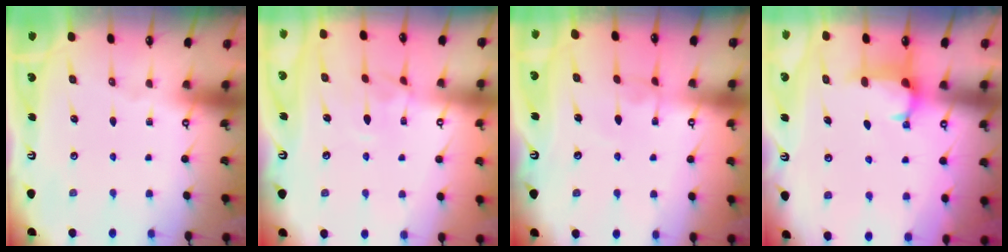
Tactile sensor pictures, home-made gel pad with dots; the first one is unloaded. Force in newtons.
{"total": 2.5, "press": 2.4, "slide": 0.6}
{"total": 1.6, "press": 1.5, "slide": 0.2}
{"total": 2.2, "press": 2.2, "slide": 0.5}